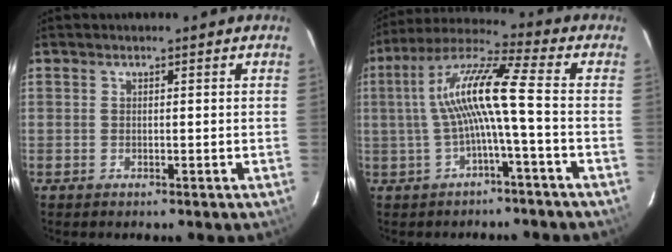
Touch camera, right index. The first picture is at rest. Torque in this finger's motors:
{"motor_torque": [1.12, -0.49, 0.80, 0.21]}